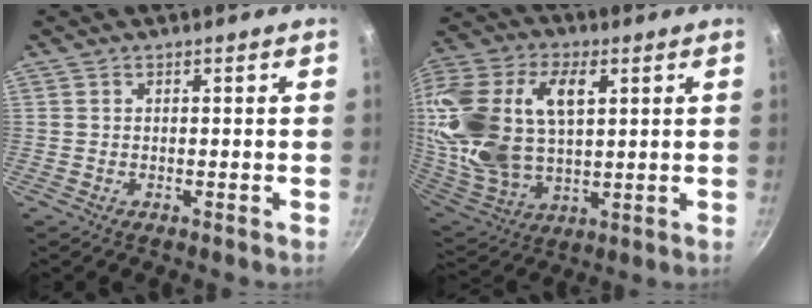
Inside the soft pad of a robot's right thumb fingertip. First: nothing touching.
{"total": 25.8, "force": [7.0, 15.7, 19.2], "torque": [-0.407, -0.002, 0.133]}